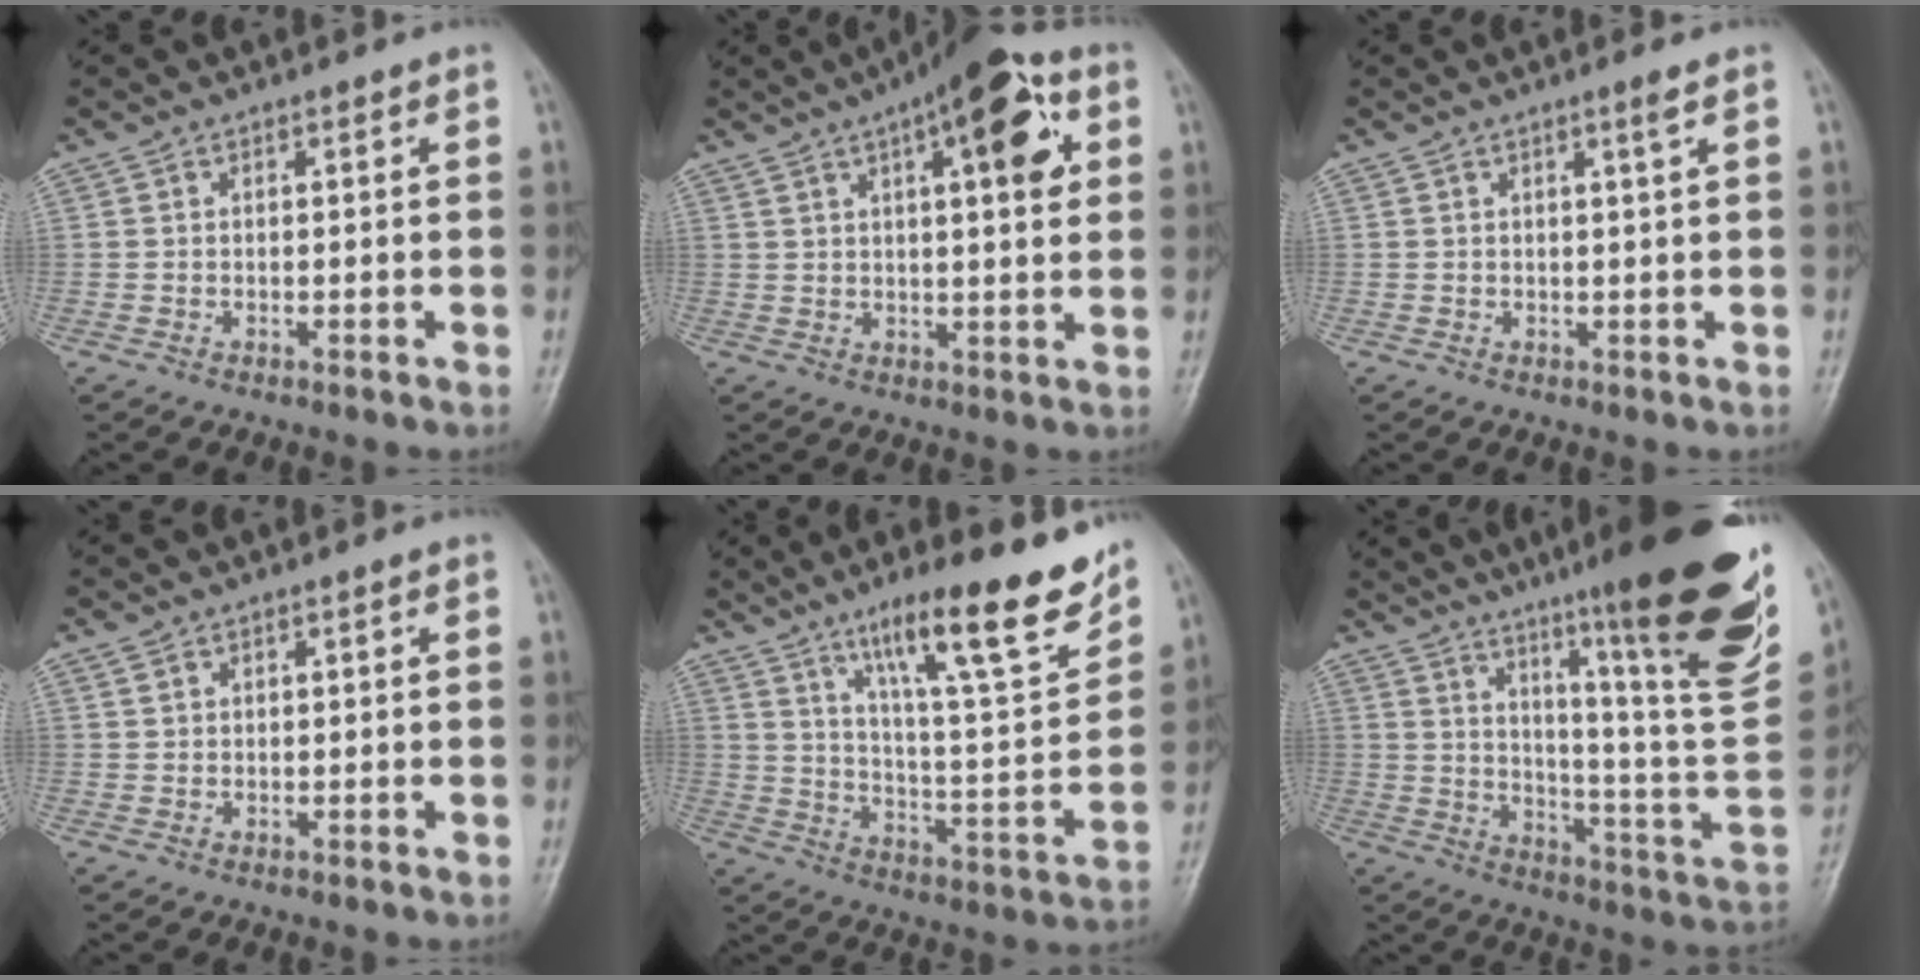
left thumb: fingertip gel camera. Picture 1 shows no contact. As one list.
[{"total": 13.2, "force": [5.3, 4.4, 11.2], "torque": [-0.132, 0.002, 0.067]}, {"total": 1.3, "force": [0.7, -0.5, 1.0], "torque": [-0.021, -0.008, 0.015]}, {"total": 1.0, "force": [0.5, 0.8, 0.3], "torque": [-0.003, 0.005, 0.013]}, {"total": 19.2, "force": [13.0, 3.1, 13.8], "torque": [-0.188, -0.071, 0.209]}, {"total": 29.5, "force": [18.2, 3.1, 23.0], "torque": [-0.294, -0.088, 0.270]}]